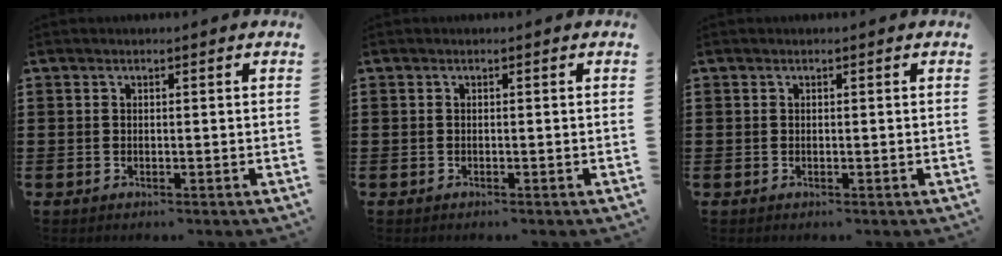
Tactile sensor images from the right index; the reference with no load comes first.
{"total": 0.0}
{"total": 0.0}